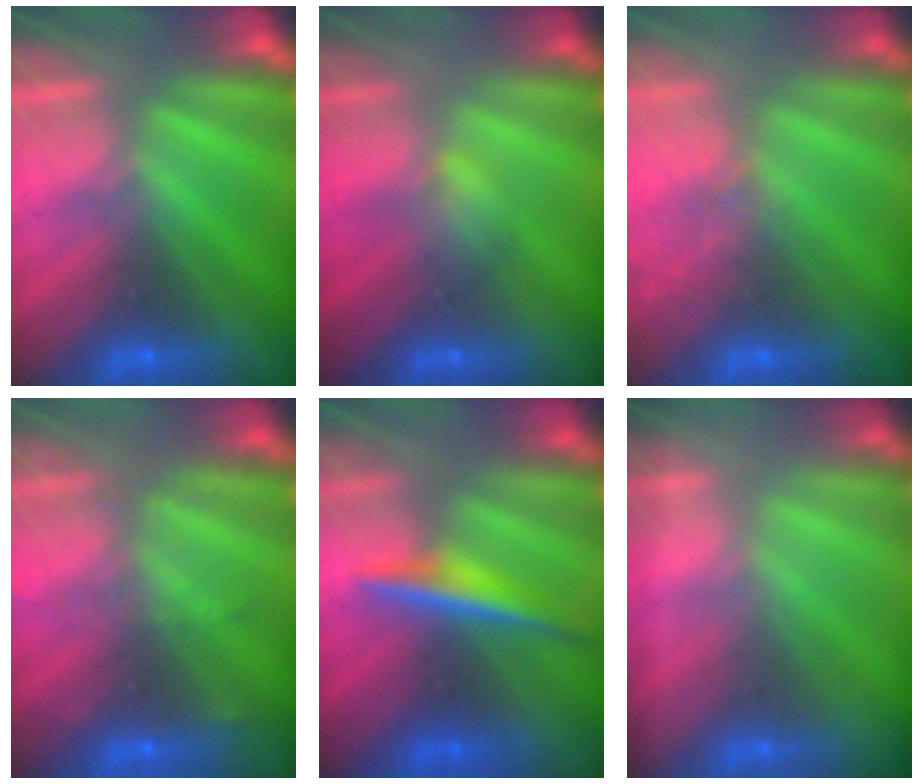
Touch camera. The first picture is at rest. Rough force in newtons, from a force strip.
{"total": 2.7}
{"total": 2.4}
{"total": 2.3}
{"total": 4.2}
{"total": 1.7}